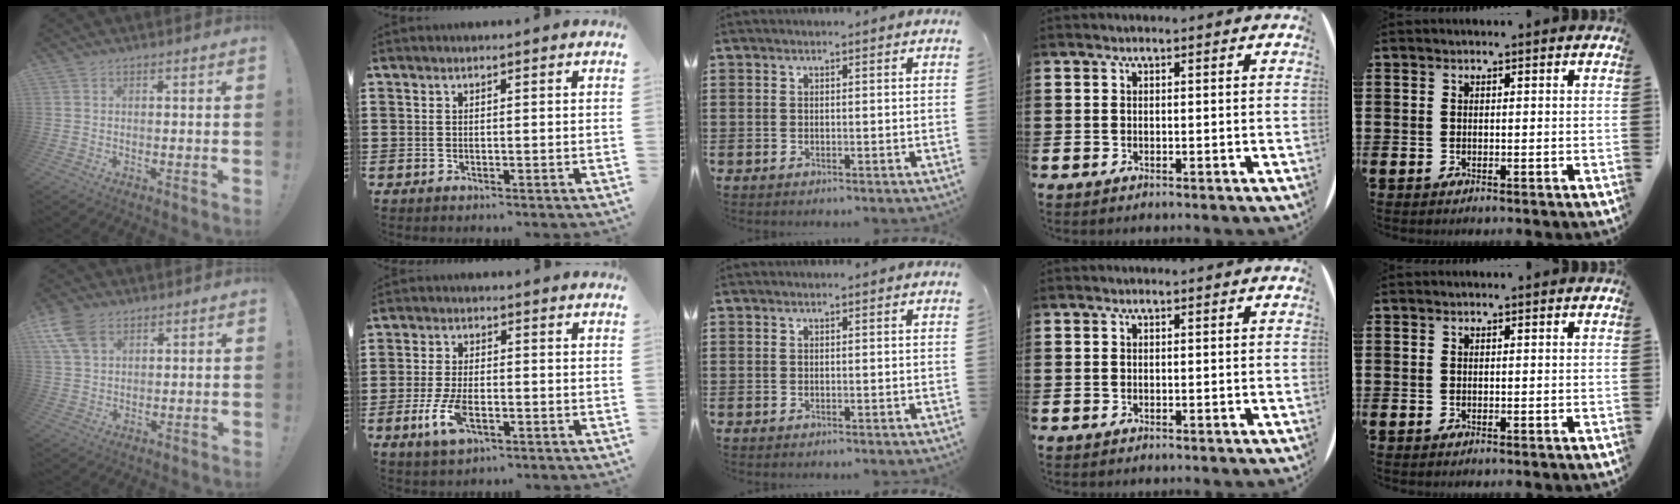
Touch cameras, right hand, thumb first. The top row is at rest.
{"thumb": {"total": 8.7, "force": [4.5, 5.4, 5.2], "torque": [-0.100, -0.008, 0.089]}, "index": {"total": 6.2, "force": [-2.2, 2.8, 5.1], "torque": [-0.117, -0.007, -0.044]}}